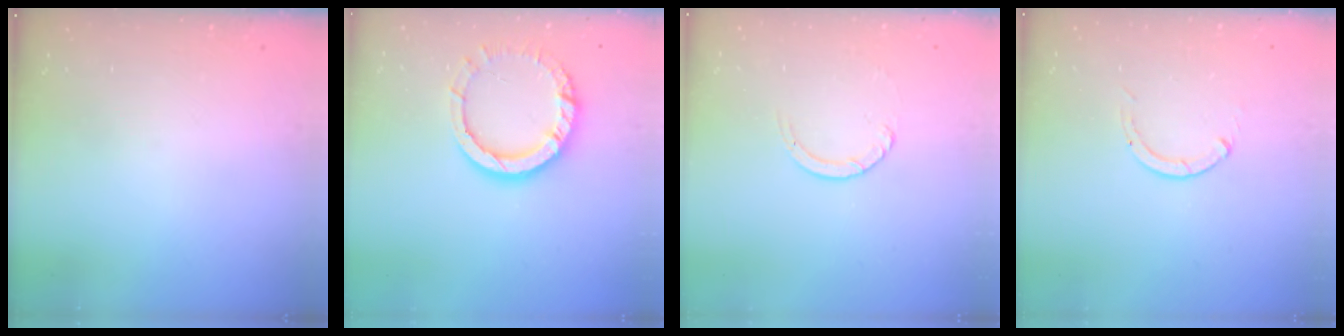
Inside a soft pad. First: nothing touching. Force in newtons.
{"total": 11.6, "press": 11.6, "slide": 1.2}
{"total": 2.4, "press": 2.4, "slide": 0.2}
{"total": 0.0}